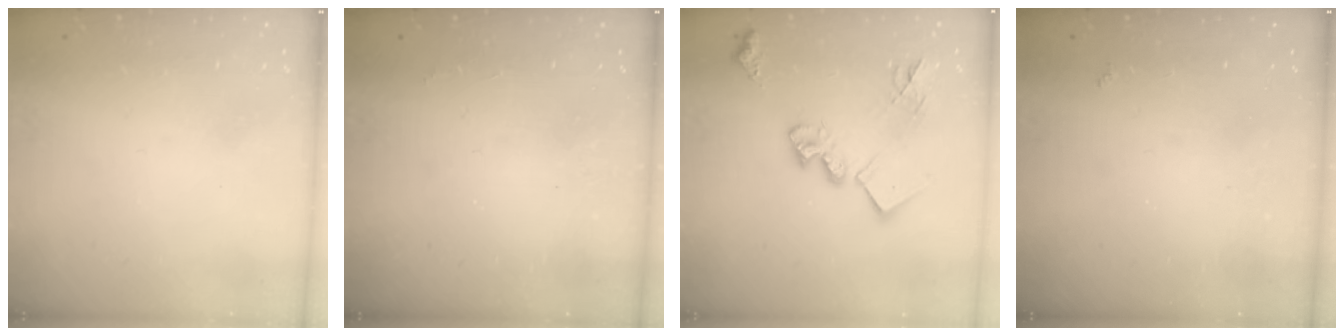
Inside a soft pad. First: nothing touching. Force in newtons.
{"total": 2.5, "press": 2.5, "slide": 0.5}
{"total": 18.6, "press": 18.6, "slide": 1.1}
{"total": 2.0, "press": 1.9, "slide": 0.5}